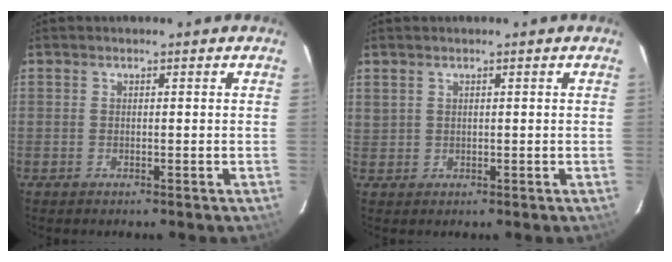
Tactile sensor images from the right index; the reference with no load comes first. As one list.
[{"total": 1.6, "force": [1.1, 1.0, 0.6], "torque": [-0.011, 0.003, 0.024]}]